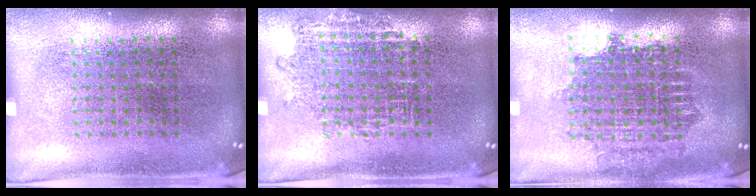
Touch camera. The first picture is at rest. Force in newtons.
{"total": 1.0, "press": 1.0, "slide": 0.2}
{"total": 1.7, "press": 1.4, "slide": 1.0}